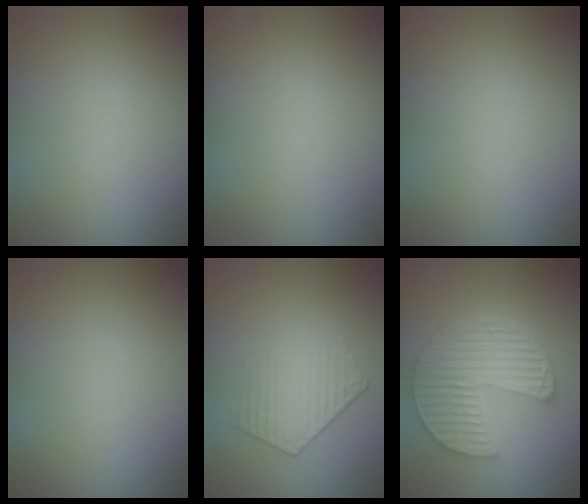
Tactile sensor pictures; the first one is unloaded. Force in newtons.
{"total": 0.0}
{"total": 0.0}
{"total": 0.0}
{"total": 1.9, "press": 1.4, "slide": 1.3}
{"total": 6.3, "press": 4.7, "slide": 4.1}